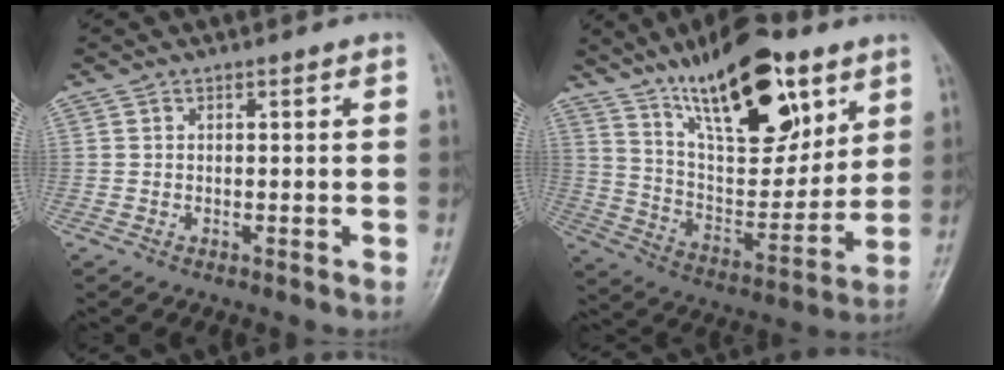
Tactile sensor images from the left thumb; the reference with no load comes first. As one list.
[{"total": 22.8, "force": [13.7, 9.3, 15.7], "torque": [-0.207, -0.061, 0.239]}]